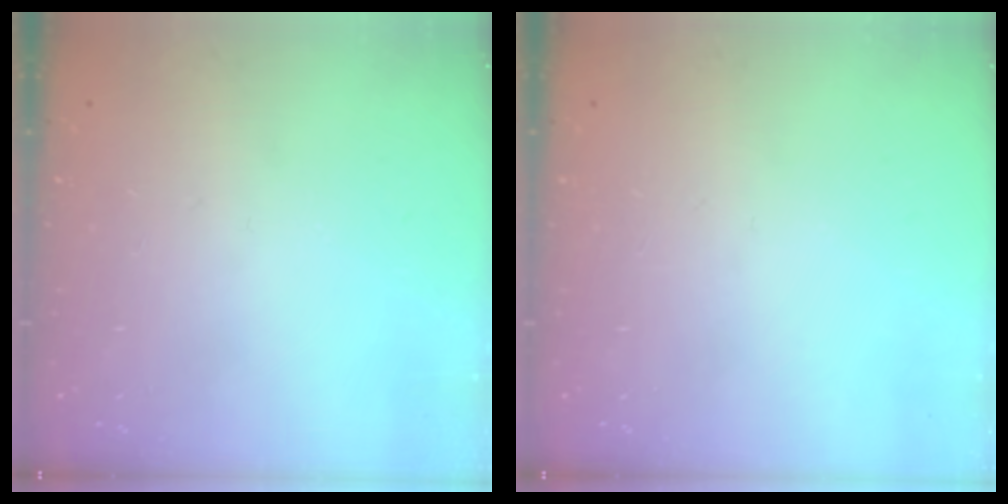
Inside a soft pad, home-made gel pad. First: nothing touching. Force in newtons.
{"total": 0.0}